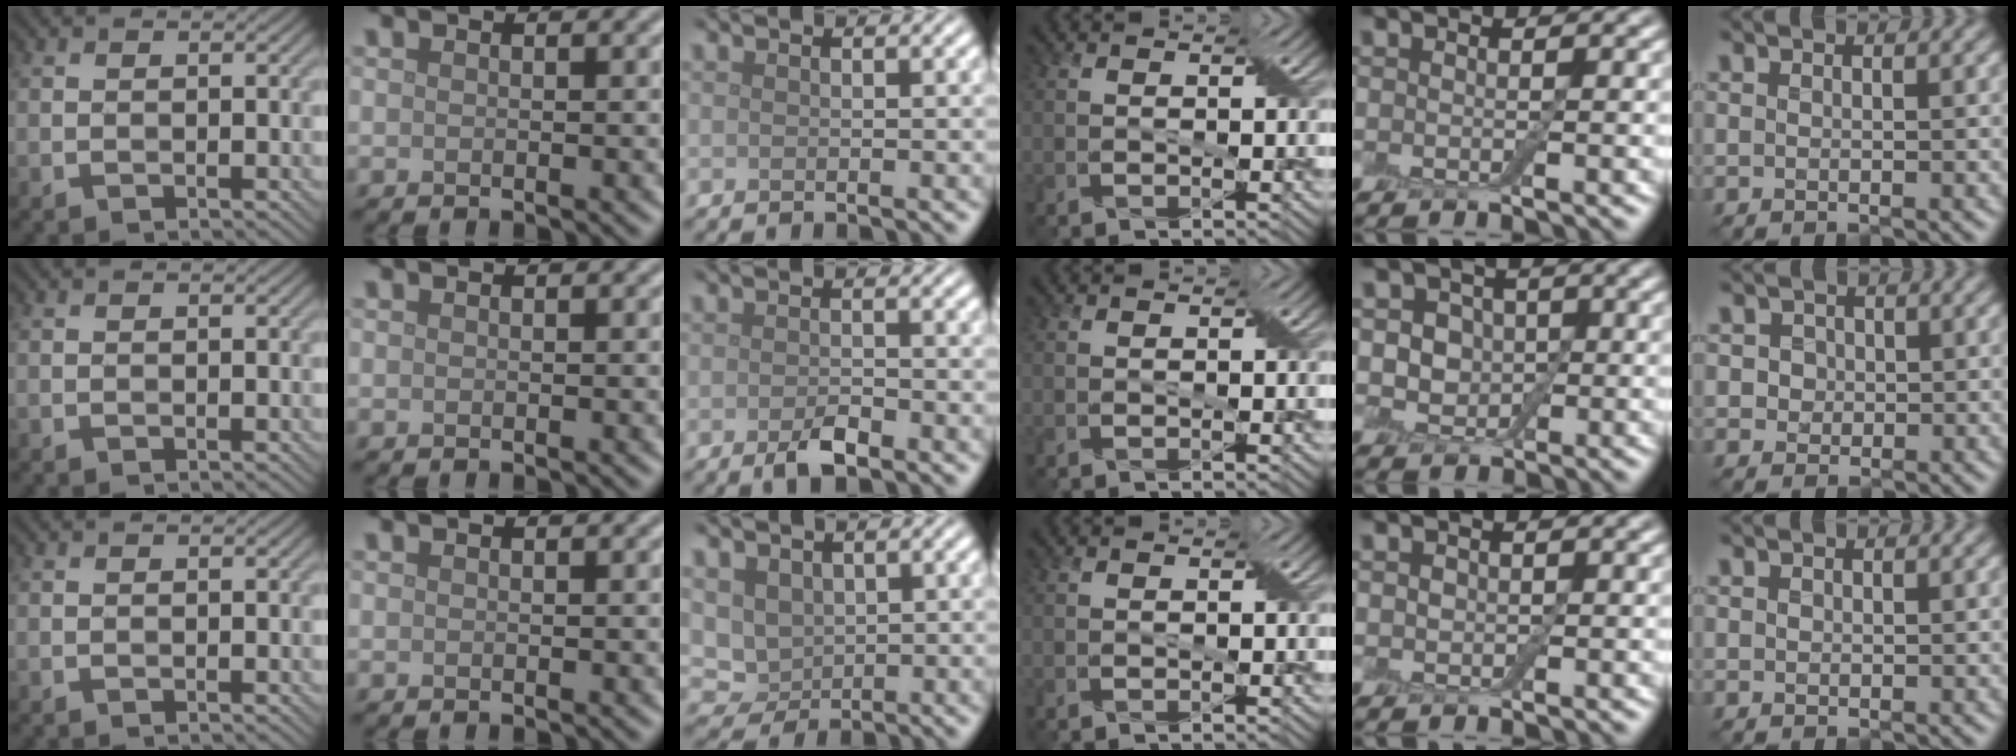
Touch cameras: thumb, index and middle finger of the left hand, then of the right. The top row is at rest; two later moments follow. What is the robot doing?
{"motion": "extract", "object": "drawer"}